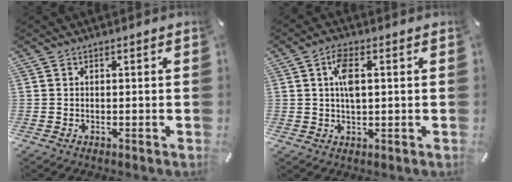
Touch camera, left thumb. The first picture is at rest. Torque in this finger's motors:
{"motor_torque": [0.15, 0.41, 0.81, -0.08, 0.08]}